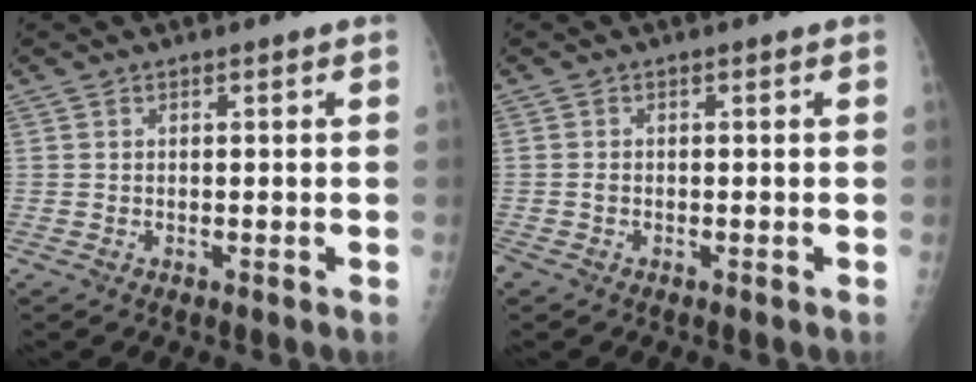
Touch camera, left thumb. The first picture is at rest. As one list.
[{"total": 1.2, "force": [-0.5, 0.9, 0.7], "torque": [-0.017, 0.000, -0.012]}]